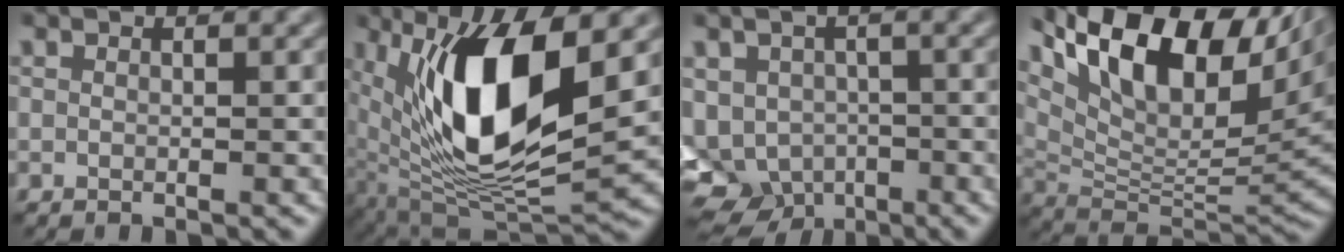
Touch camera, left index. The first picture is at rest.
{"total": 13.0, "force": [2.9, 5.2, 11.6], "torque": [-0.207, -0.018, 0.060]}
{"total": 6.7, "force": [-2.8, 4.9, 3.7], "torque": [-0.061, -0.023, -0.041]}
{"total": 14.9, "force": [8.3, 6.1, 10.8], "torque": [-0.198, 0.029, 0.157]}